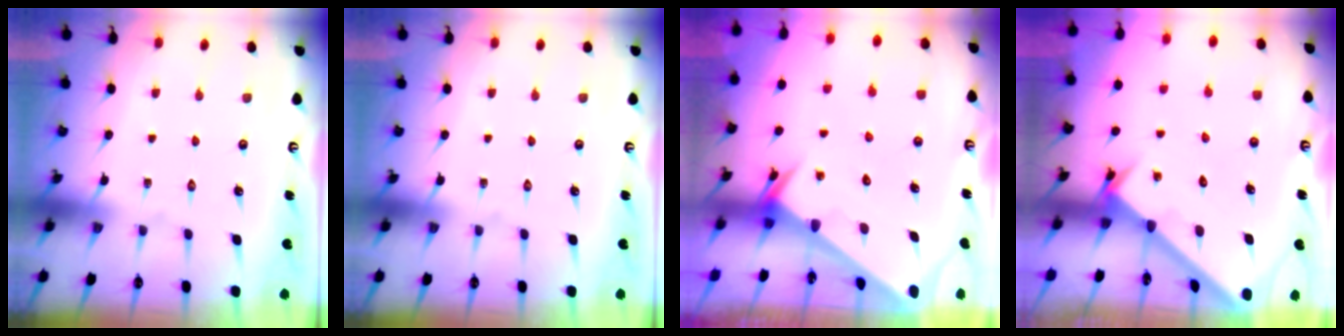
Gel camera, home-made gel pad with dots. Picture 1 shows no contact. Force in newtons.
{"total": 0.0}
{"total": 2.4, "press": 2.4, "slide": 0.1}
{"total": 2.1, "press": 2.1, "slide": 0.2}